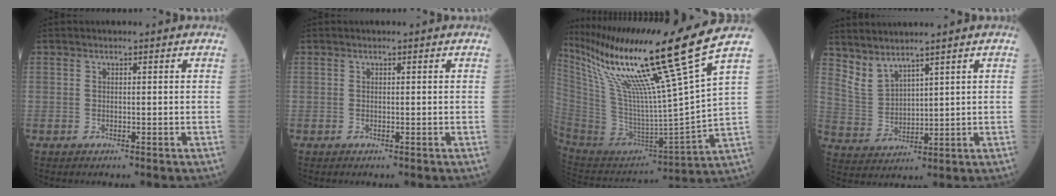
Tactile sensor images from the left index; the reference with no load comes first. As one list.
[{"total": 0.0}, {"total": 24.8, "force": [16.8, -3.4, 17.8], "torque": [-0.312, -0.046, 0.297]}, {"total": 4.6, "force": [4.3, 0.9, 1.4], "torque": [-0.047, -0.003, 0.109]}]